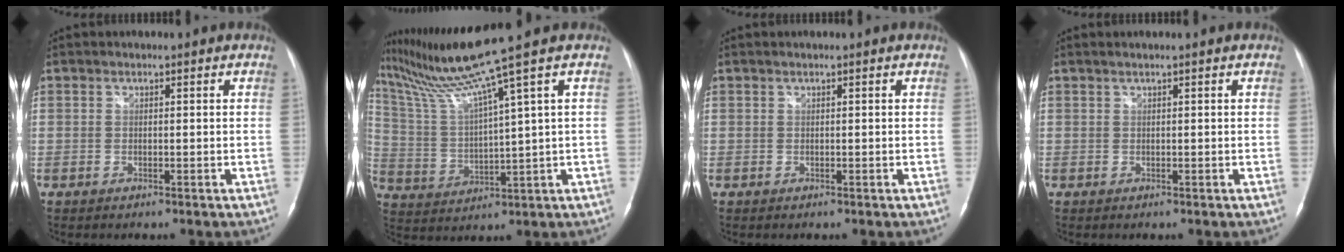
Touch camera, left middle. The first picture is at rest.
{"total": 12.3, "force": [9.2, -3.6, 7.3], "torque": [-0.143, -0.011, 0.179]}
{"total": 0.0}
{"total": 0.7, "force": [0.5, -0.2, 0.5], "torque": [-0.016, 0.008, 0.013]}